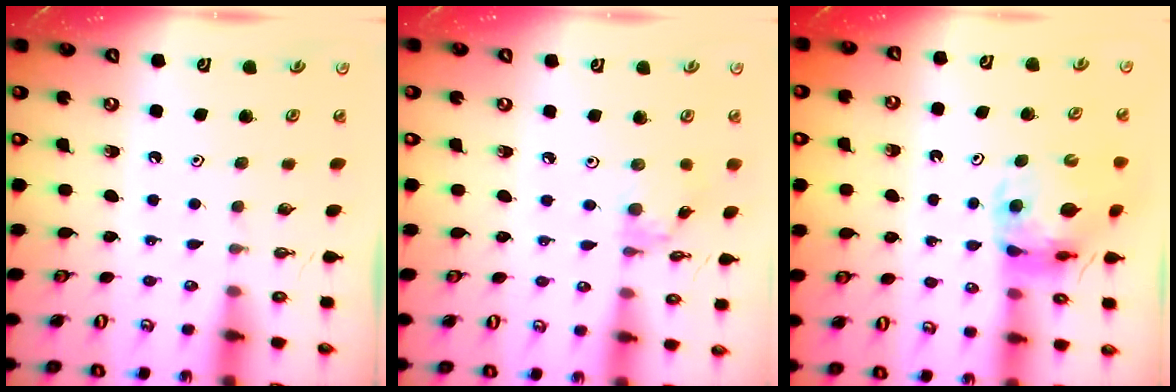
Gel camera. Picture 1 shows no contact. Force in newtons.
{"total": 2.4, "press": 2.4, "slide": 0.2}
{"total": 12.2, "press": 12.1, "slide": 1.4}